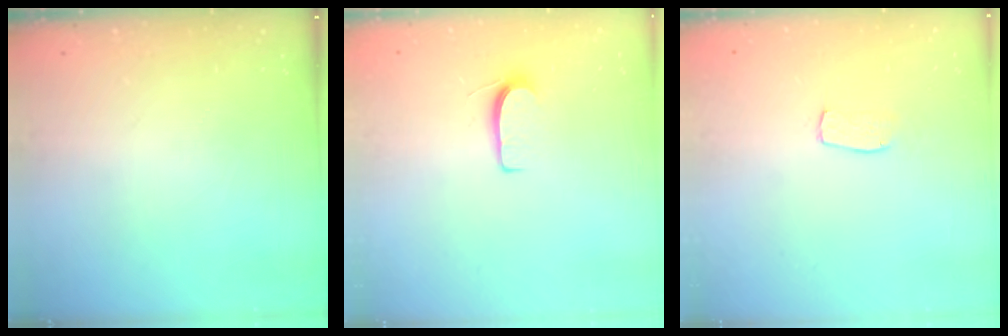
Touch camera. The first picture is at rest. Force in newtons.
{"total": 5.8, "press": 5.8, "slide": 0.6}
{"total": 3.3, "press": 3.3, "slide": 0.2}